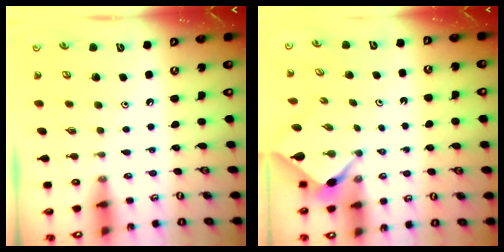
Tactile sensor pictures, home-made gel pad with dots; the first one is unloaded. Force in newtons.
{"total": 2.3, "press": 2.3, "slide": 0.3}